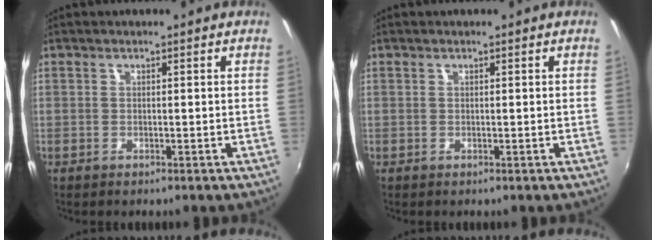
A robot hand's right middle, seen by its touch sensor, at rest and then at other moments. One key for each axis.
{"total": 0.0}